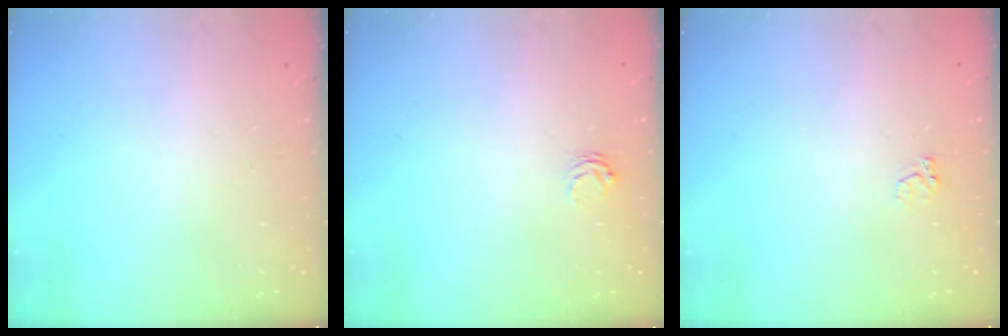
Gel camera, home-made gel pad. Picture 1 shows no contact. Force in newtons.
{"total": 2.5, "press": 2.5, "slide": 0.2}
{"total": 2.4, "press": 2.3, "slide": 0.5}